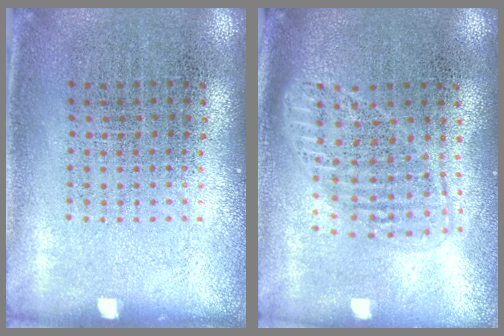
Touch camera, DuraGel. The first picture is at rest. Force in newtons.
{"total": 1.6, "press": 1.4, "slide": 0.8}